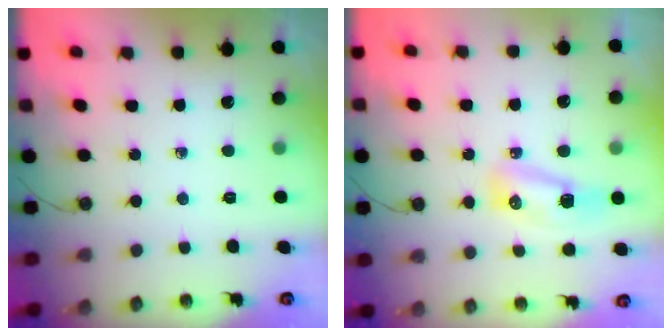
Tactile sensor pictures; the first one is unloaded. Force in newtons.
{"total": 16.3, "press": 10.8, "slide": 12.2}